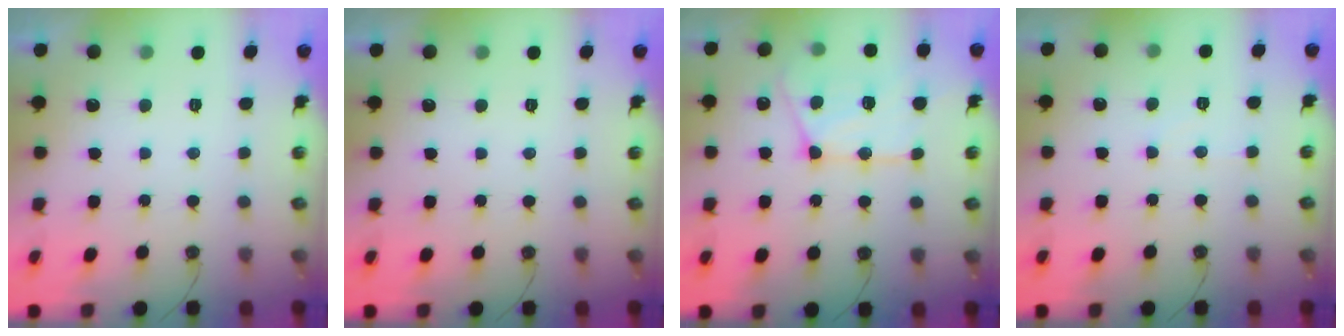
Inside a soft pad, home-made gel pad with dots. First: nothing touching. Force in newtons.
{"total": 0.0}
{"total": 15.4, "press": 15.4, "slide": 1.0}
{"total": 3.9, "press": 3.8, "slide": 0.6}